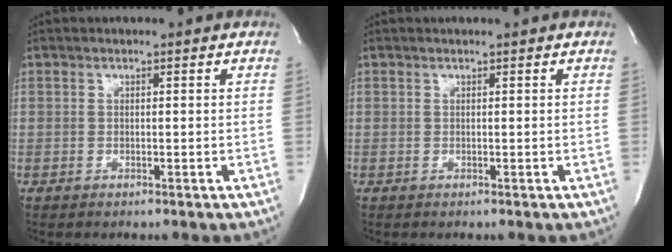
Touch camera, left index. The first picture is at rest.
{"total": 0.0}